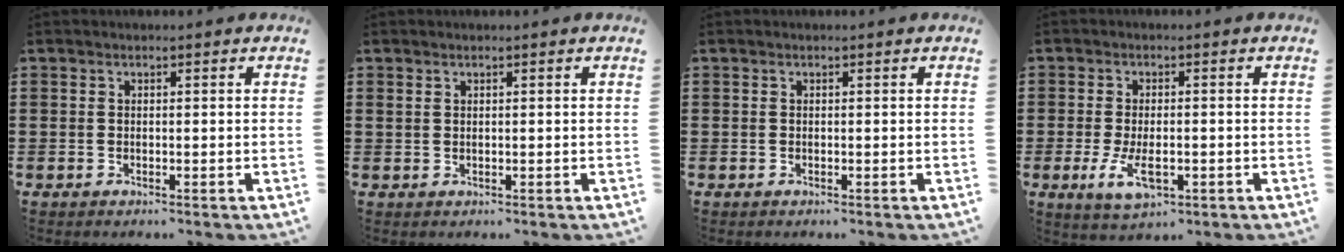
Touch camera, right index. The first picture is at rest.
{"total": 0.8, "force": [0.6, 0.4, 0.3], "torque": [-0.008, 0.002, 0.011]}
{"total": 0.0}
{"total": 5.0, "force": [-1.1, 2.4, 4.2], "torque": [-0.094, -0.003, -0.023]}